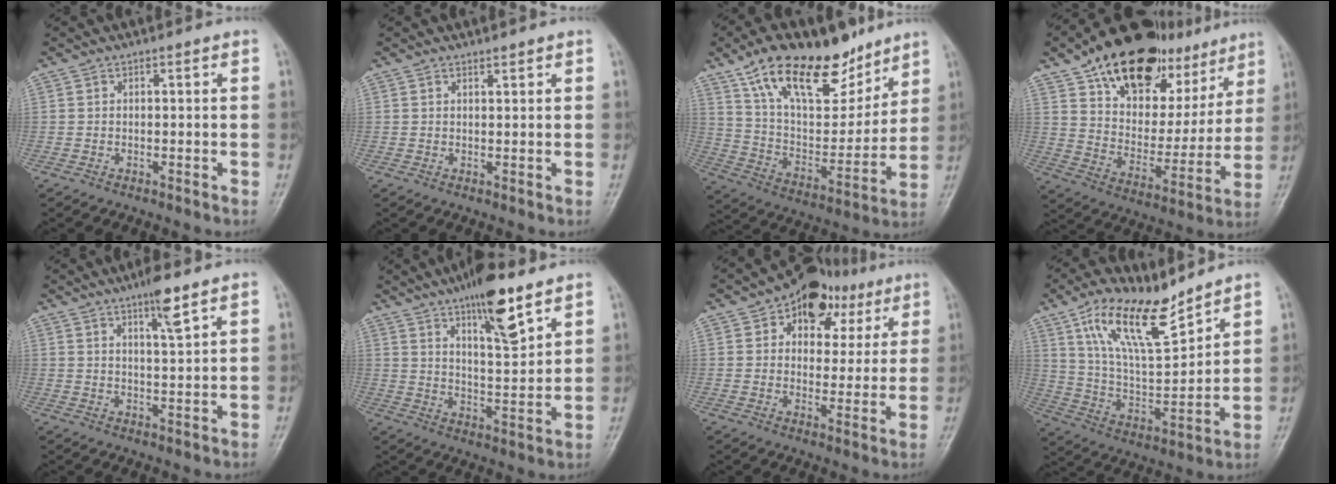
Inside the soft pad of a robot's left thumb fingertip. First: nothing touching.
{"total": 0.9, "force": [0.8, 0.2, 0.3], "torque": [-0.004, -0.008, 0.014]}
{"total": 23.9, "force": [15.5, 11.2, 14.4], "torque": [-0.194, -0.051, 0.269]}
{"total": 26.7, "force": [17.2, 14.4, 14.5], "torque": [-0.182, -0.044, 0.279]}
{"total": 5.5, "force": [3.6, 0.6, 4.2], "torque": [-0.069, -0.021, 0.061]}
{"total": 12.8, "force": [8.2, 3.3, 9.3], "torque": [-0.133, -0.048, 0.135]}
{"total": 13.3, "force": [6.4, 9.1, 7.2], "torque": [-0.044, -0.006, 0.091]}
{"total": 16.3, "force": [11.2, 5.5, 10.4], "torque": [-0.162, -0.057, 0.219]}